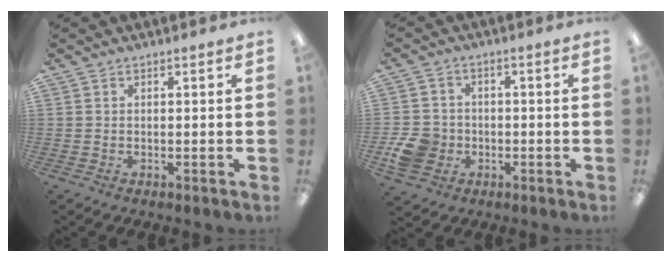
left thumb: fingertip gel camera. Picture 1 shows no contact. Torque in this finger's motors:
{"motor_torque": [-0.09, 0.13, 0.02, -0.01, 0.01]}